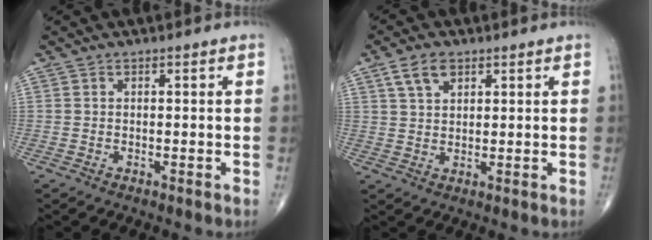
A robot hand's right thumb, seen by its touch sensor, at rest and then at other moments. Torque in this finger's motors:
{"motor_torque": [-0.44, 0.47, 0.24, 0.41, 0.07]}